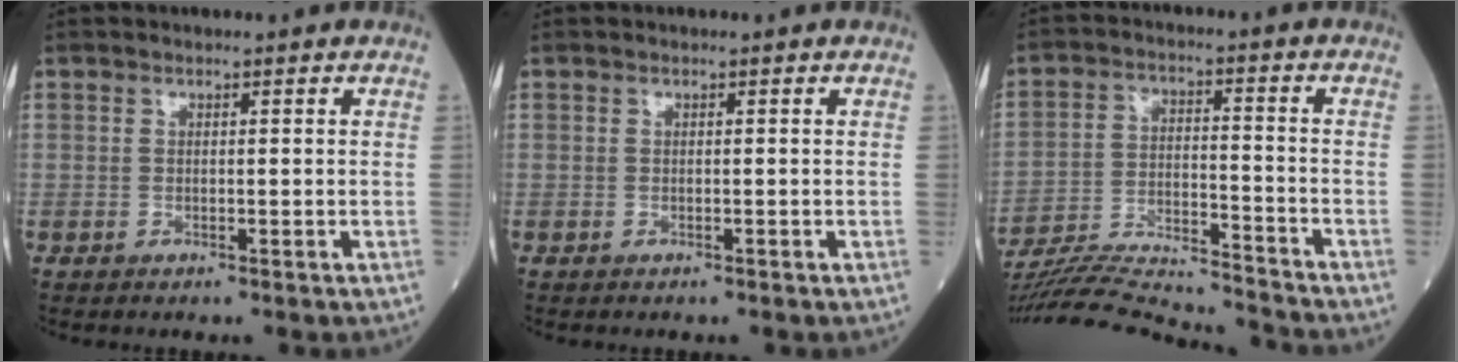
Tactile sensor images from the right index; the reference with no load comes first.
{"total": 0.0}
{"total": 18.6, "force": [-17.8, -0.1, 5.3], "torque": [-0.112, -0.016, -0.283]}